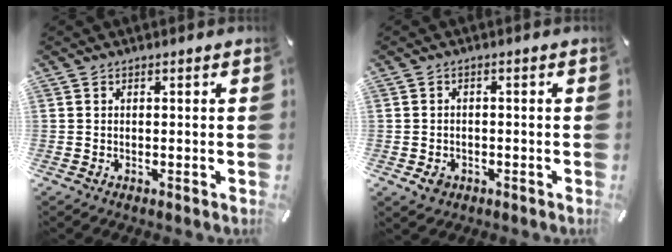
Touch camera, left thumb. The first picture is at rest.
{"total": 3.1, "force": [-1.4, 2.4, 1.3], "torque": [-0.021, 0.001, -0.029]}